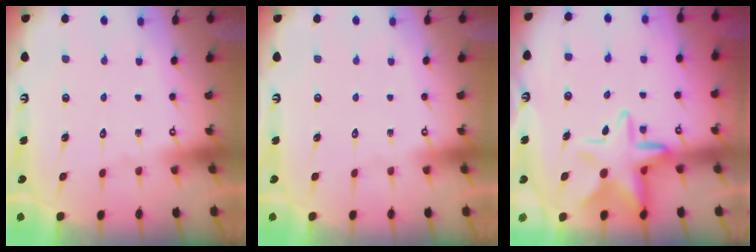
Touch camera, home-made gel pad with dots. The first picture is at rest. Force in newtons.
{"total": 0.0}
{"total": 12.5, "press": 12.4, "slide": 1.9}